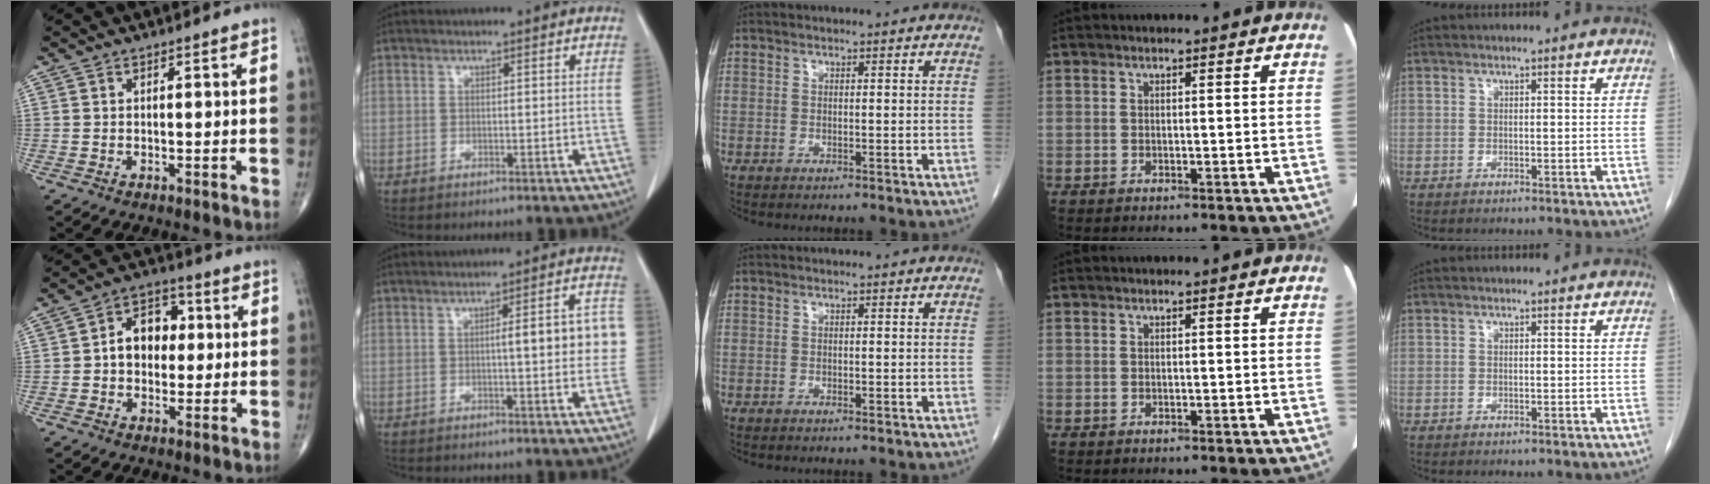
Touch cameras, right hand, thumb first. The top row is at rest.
{"thumb": {"total": 9.3, "force": [0.6, 6.9, 6.2], "torque": [-0.063, 0.023, 0.002]}, "index": {"total": 8.3, "force": [0.1, 1.8, 8.1], "torque": [-0.099, 0.022, 0.000]}}